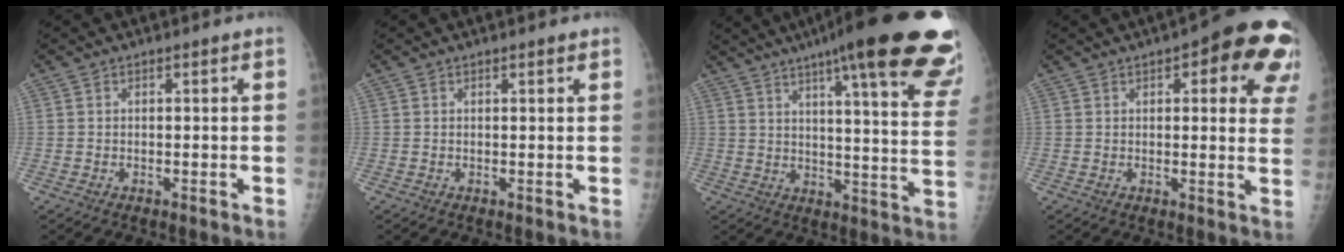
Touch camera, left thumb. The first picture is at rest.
{"total": 1.0, "force": [0.8, 0.2, 0.6], "torque": [-0.006, -0.001, 0.011]}
{"total": 29.9, "force": [20.2, 4.1, 21.7], "torque": [-0.232, -0.069, 0.256]}
{"total": 16.6, "force": [7.5, 5.8, 13.6], "torque": [-0.132, -0.017, 0.076]}